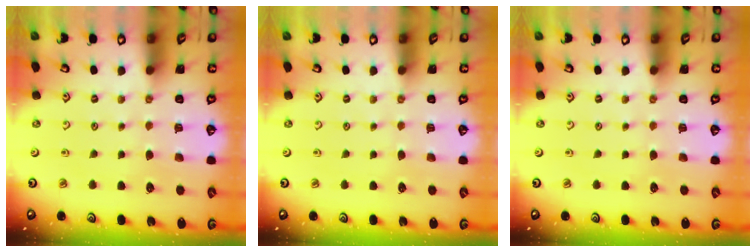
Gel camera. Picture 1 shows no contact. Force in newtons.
{"total": 0.0}
{"total": 0.0}